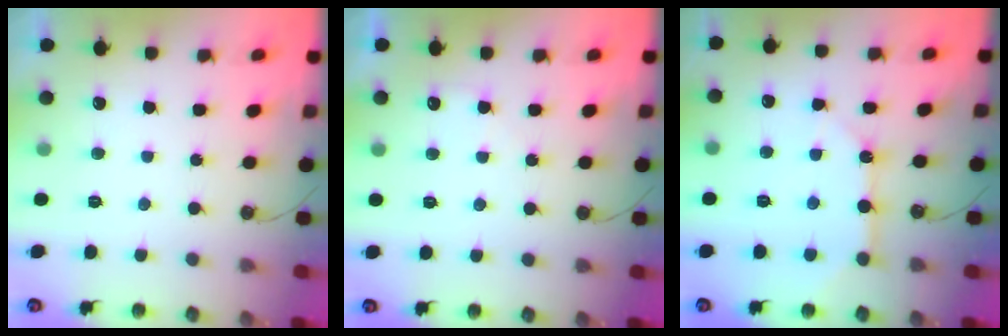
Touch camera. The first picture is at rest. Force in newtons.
{"total": 4.3, "press": 4.3, "slide": 0.6}
{"total": 10.4, "press": 10.4, "slide": 1.1}